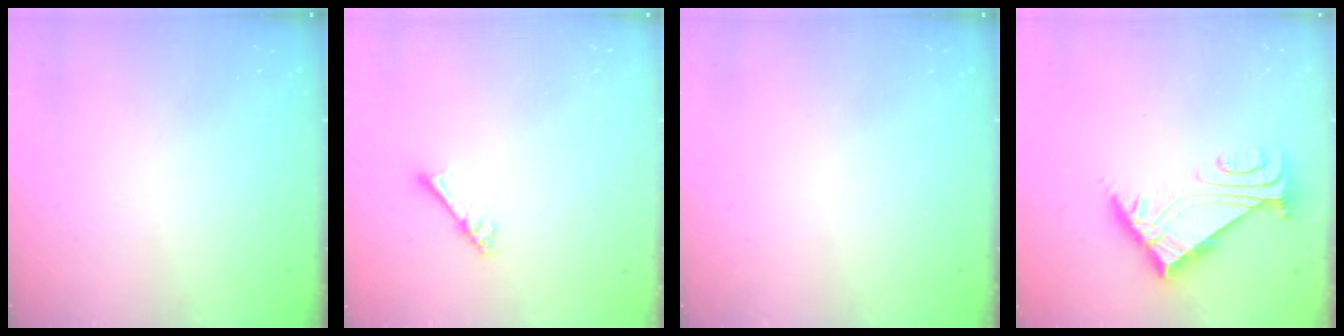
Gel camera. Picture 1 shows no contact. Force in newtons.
{"total": 3.6, "press": 3.6, "slide": 0.3}
{"total": 0.0}
{"total": 5.7, "press": 5.6, "slide": 1.0}